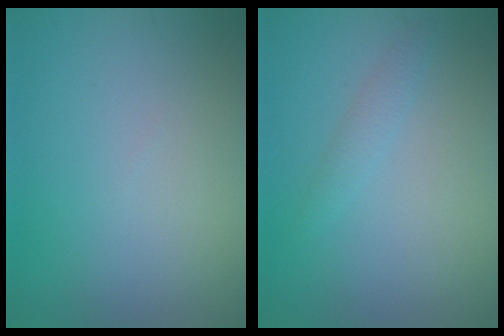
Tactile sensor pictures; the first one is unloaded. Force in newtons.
{"total": 1.1, "press": 1.1, "slide": 0.1}